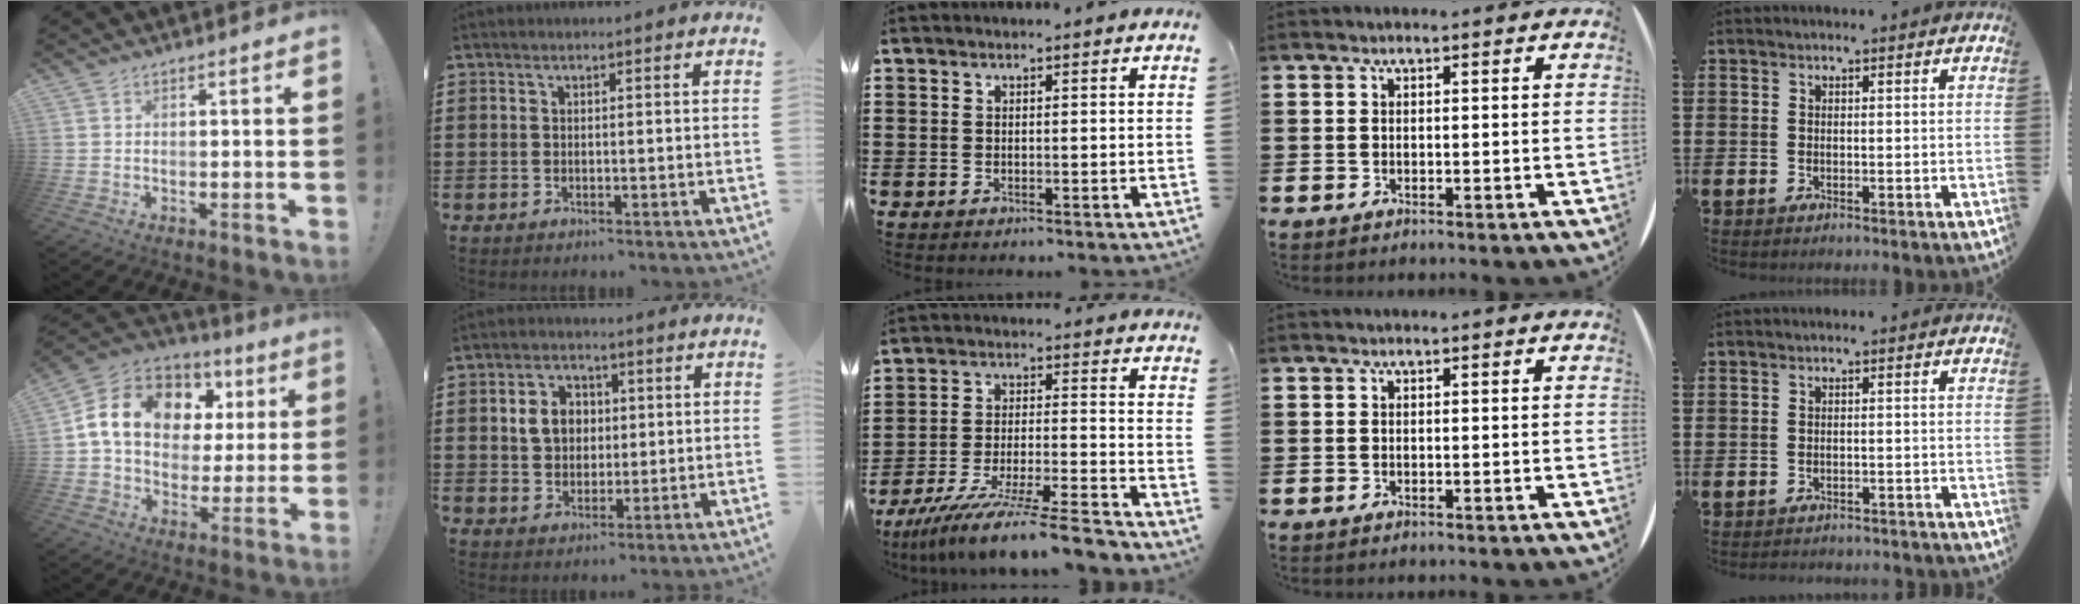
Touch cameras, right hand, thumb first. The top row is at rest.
{"thumb": {"total": 16.5, "force": [5.7, 11.9, 9.9], "torque": [-0.164, -0.014, 0.113]}, "index": {"total": 5.5, "force": [1.0, 4.8, 2.5], "torque": [-0.060, 0.015, 0.013]}, "middle": {"total": 10.9, "force": [-9.4, -0.2, 5.5], "torque": [-0.104, 0.002, -0.183]}, "little": {"total": 1.3, "force": [-1.3, 0.0, 0.0], "torque": [-0.004, 0.003, -0.028]}}